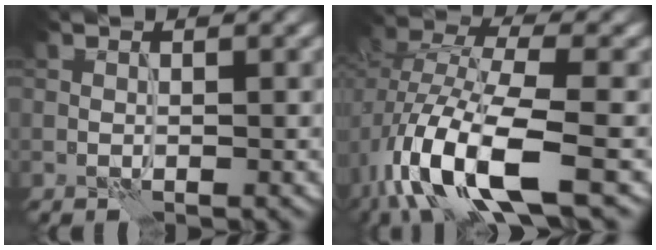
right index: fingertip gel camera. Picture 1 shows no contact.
{"total": 11.2, "force": [-5.3, 4.5, 8.7], "torque": [-0.181, -0.009, -0.099]}